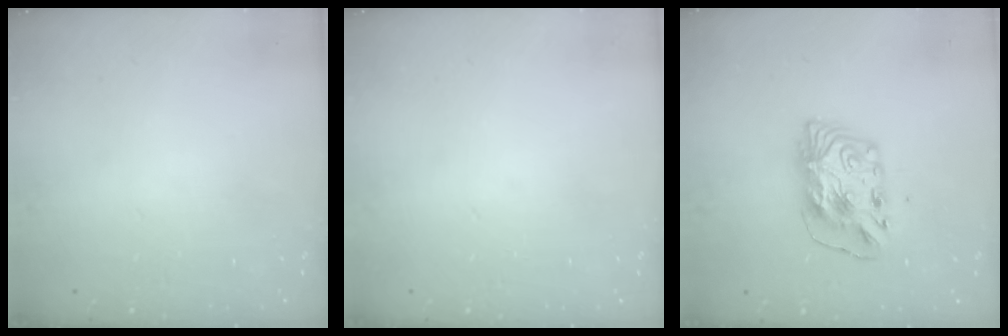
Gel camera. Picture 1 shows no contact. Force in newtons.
{"total": 0.0}
{"total": 9.4, "press": 9.4, "slide": 0.8}